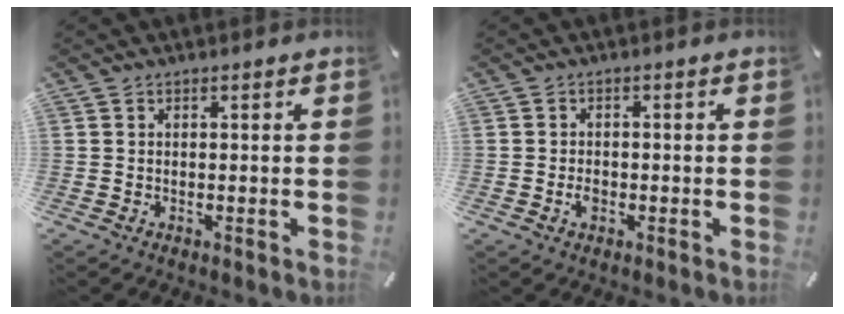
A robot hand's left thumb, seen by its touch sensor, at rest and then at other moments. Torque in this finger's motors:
{"motor_torque": [0.03, 0.03, 0.03, 0.03, 0.00]}